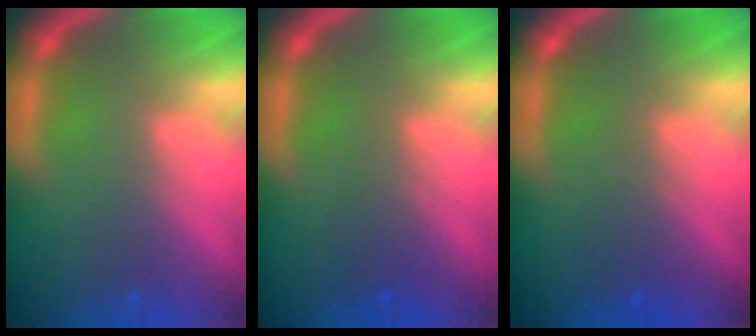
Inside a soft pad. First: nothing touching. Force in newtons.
{"total": 2.0}
{"total": 2.0}